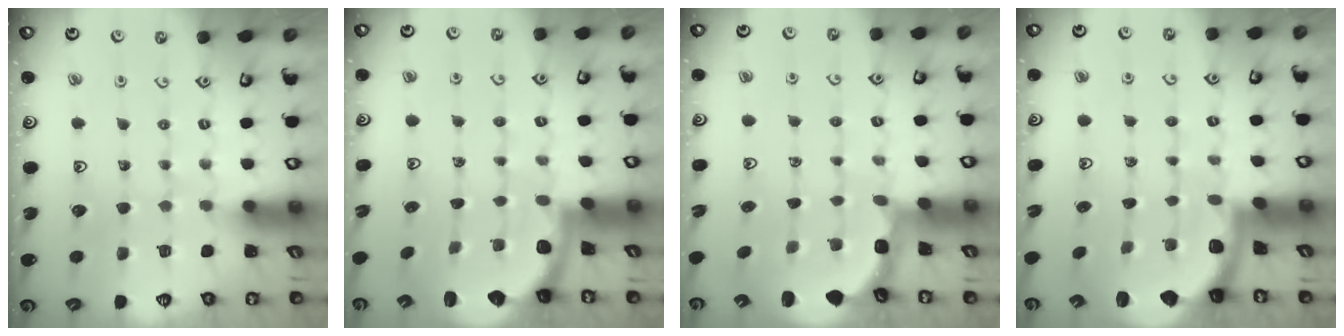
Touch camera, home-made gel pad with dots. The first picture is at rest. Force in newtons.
{"total": 2.2, "press": 2.0, "slide": 0.8}
{"total": 2.7, "press": 2.1, "slide": 1.7}
{"total": 2.0, "press": 2.0, "slide": 0.5}